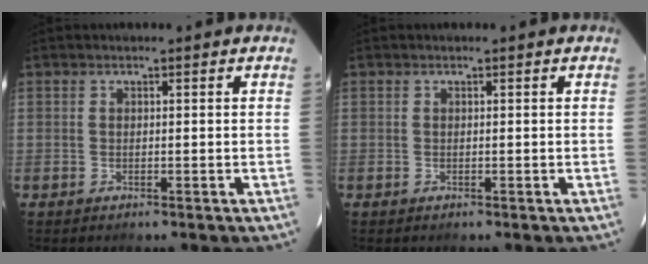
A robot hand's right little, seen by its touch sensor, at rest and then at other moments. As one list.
[{"total": 0.0}]